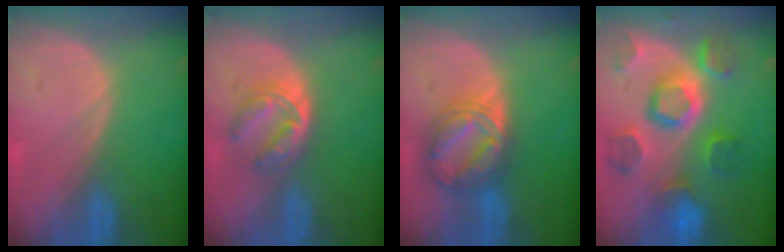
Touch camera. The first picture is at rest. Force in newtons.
{"total": 6.2, "press": 5.0, "slide": 3.5}
{"total": 8.0, "press": 8.0, "slide": 0.6}
{"total": 11.1, "press": 9.9, "slide": 5.2}